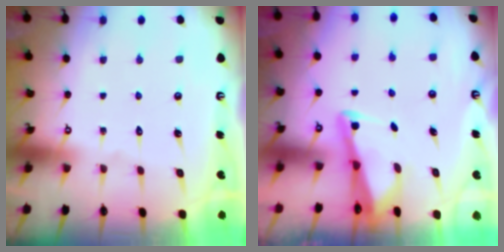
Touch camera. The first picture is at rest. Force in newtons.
{"total": 3.7, "press": 3.7, "slide": 0.4}